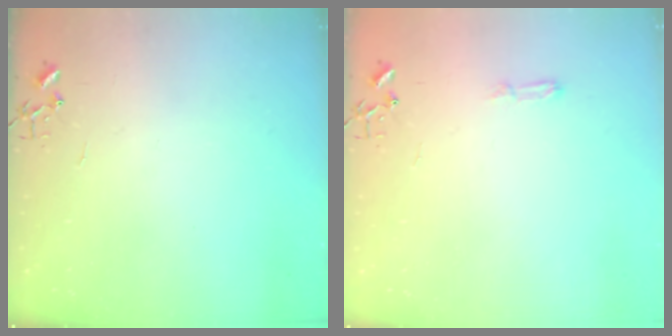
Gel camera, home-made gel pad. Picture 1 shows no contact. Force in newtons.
{"total": 3.8, "press": 3.8, "slide": 0.5}